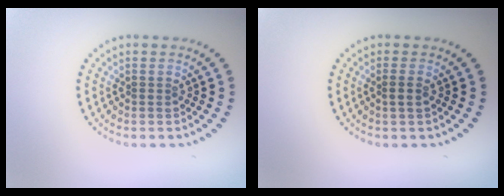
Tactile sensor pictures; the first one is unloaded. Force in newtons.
{"total": 1.0, "press": 0.9, "slide": 0.4}